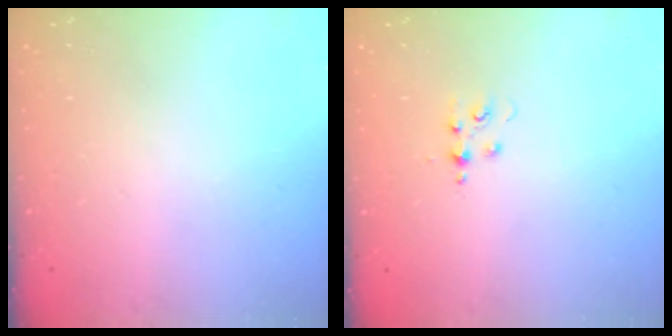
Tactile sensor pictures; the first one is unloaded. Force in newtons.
{"total": 3.9, "press": 3.9, "slide": 0.5}